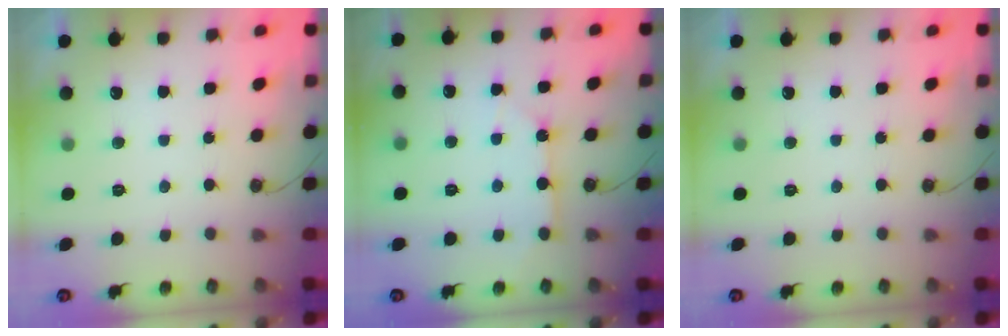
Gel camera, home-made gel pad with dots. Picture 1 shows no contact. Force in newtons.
{"total": 3.4, "press": 3.4, "slide": 0.3}
{"total": 0.0}